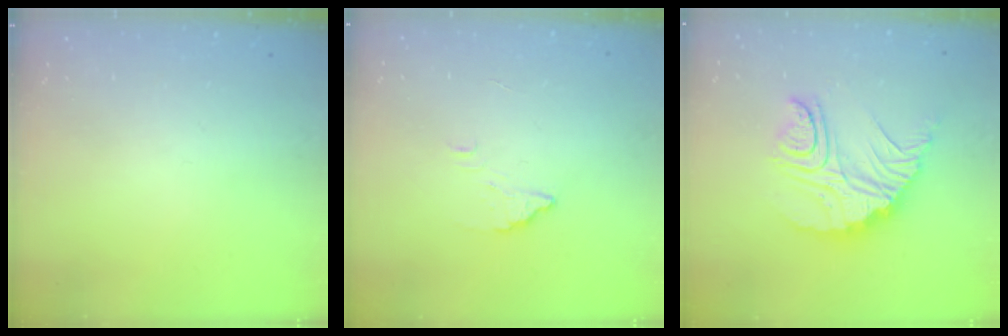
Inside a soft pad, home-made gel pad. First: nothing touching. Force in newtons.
{"total": 2.3, "press": 2.3, "slide": 0.1}
{"total": 17.1, "press": 17.0, "slide": 1.6}